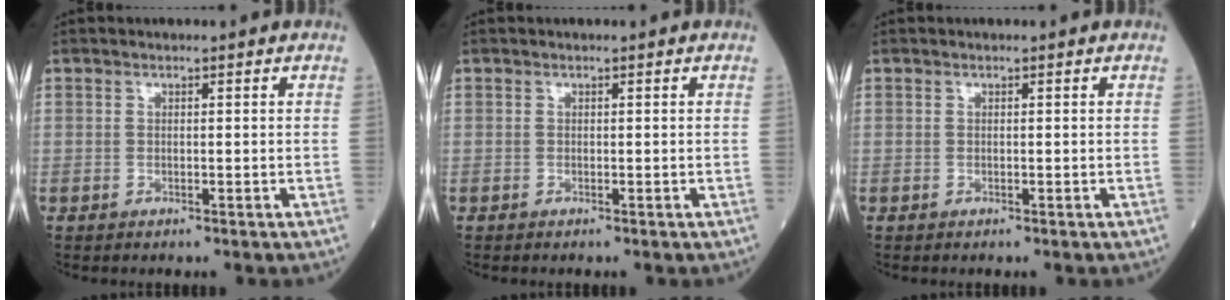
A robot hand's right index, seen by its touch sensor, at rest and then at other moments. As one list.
[{"total": 0.0}, {"total": 0.0}]